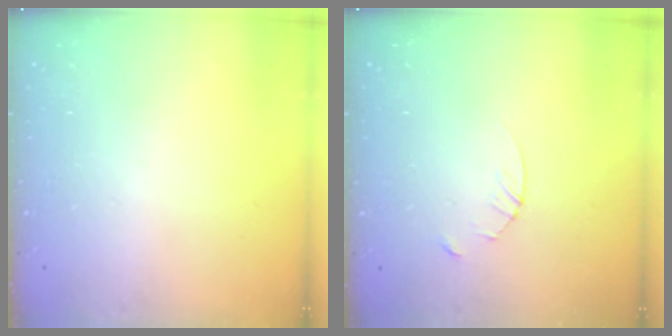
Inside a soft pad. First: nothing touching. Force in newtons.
{"total": 3.2, "press": 3.2, "slide": 0.3}